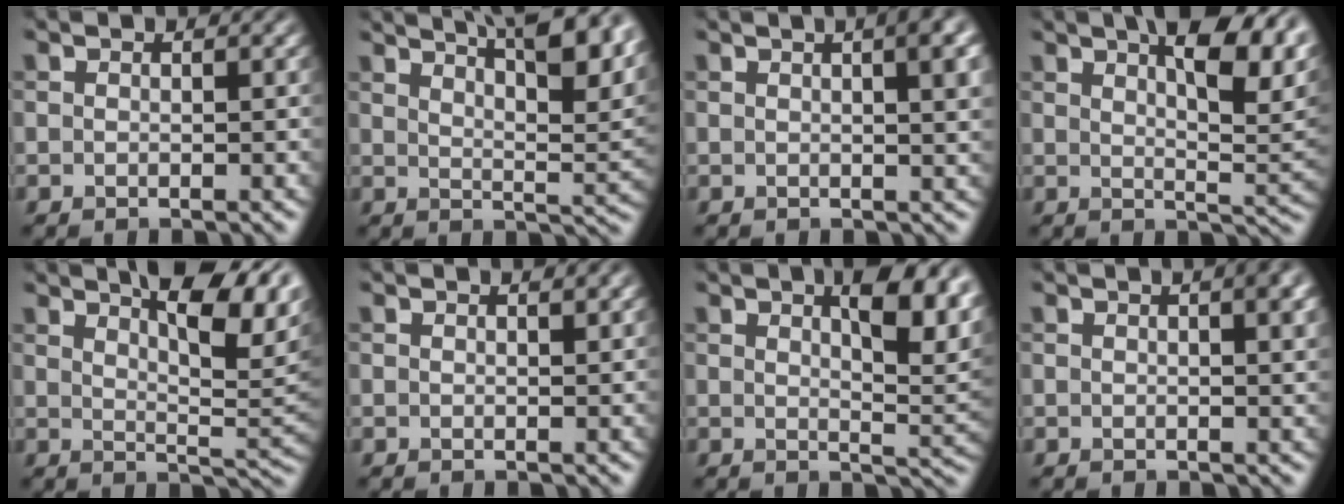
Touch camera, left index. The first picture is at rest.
{"total": 12.7, "force": [8.7, 4.0, 8.4], "torque": [-0.070, 0.030, 0.085]}
{"total": 6.9, "force": [2.4, 2.7, 5.9], "torque": [-0.032, 0.030, 0.012]}
{"total": 11.0, "force": [5.8, 3.6, 8.6], "torque": [-0.097, 0.020, 0.083]}
{"total": 9.1, "force": [4.9, 2.5, 7.2], "torque": [-0.098, 0.013, 0.081]}
{"total": 1.2, "force": [0.8, 0.3, 0.8], "torque": [-0.008, 0.003, 0.012]}
{"total": 7.9, "force": [3.5, 2.7, 6.5], "torque": [-0.080, 0.002, 0.056]}
{"total": 4.9, "force": [2.1, 1.9, 4.0], "torque": [-0.028, 0.016, 0.013]}